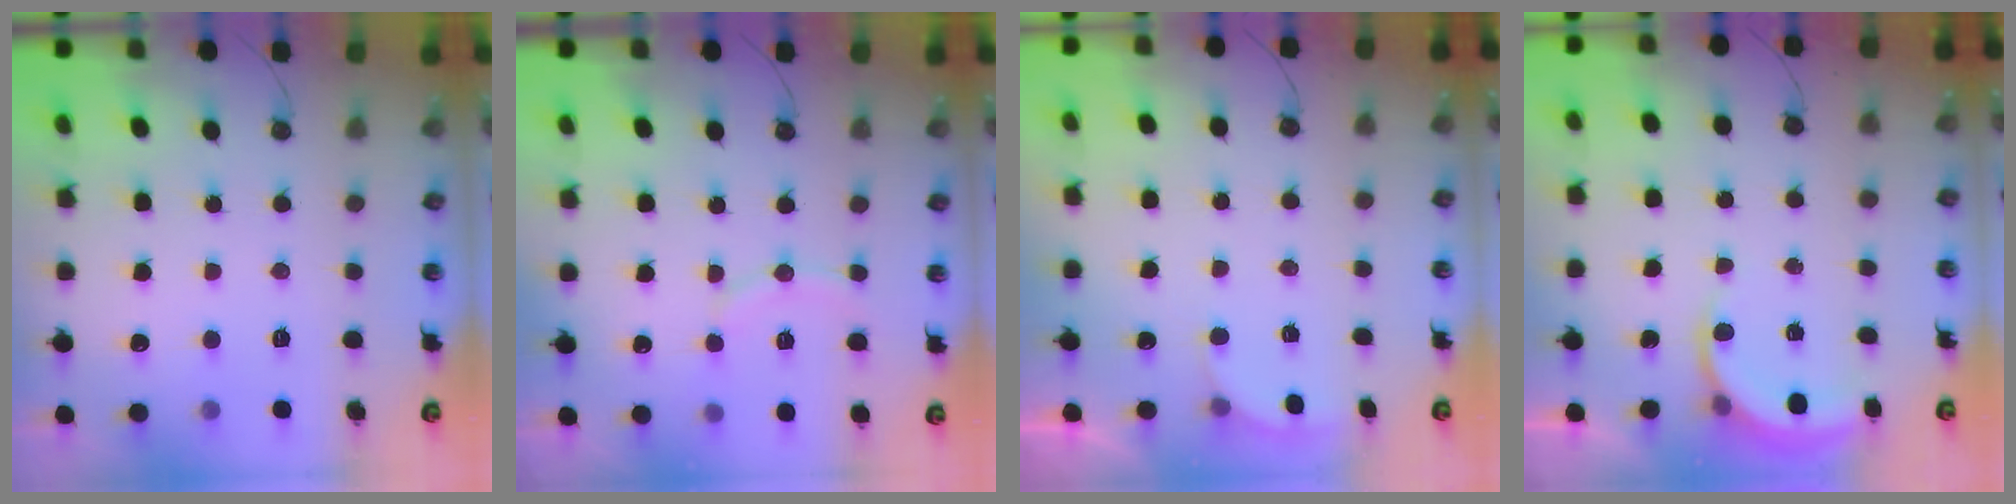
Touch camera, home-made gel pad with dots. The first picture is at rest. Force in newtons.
{"total": 8.1, "press": 7.8, "slide": 2.1}
{"total": 2.4, "press": 2.2, "slide": 1.0}
{"total": 5.4, "press": 5.4, "slide": 0.2}